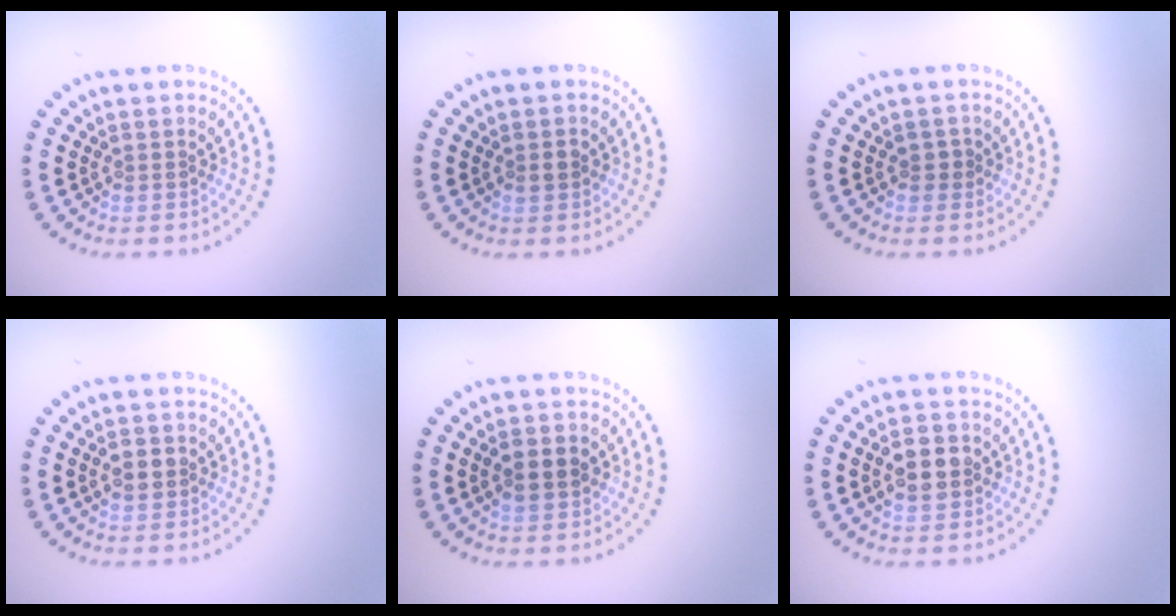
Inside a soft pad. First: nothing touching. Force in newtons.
{"total": 0.9, "press": 0.9, "slide": 0.0}
{"total": 1.0, "press": 1.0, "slide": 0.2}
{"total": 1.8, "press": 1.8, "slide": 0.2}
{"total": 2.5, "press": 2.5, "slide": 0.2}
{"total": 3.5, "press": 3.5, "slide": 0.2}